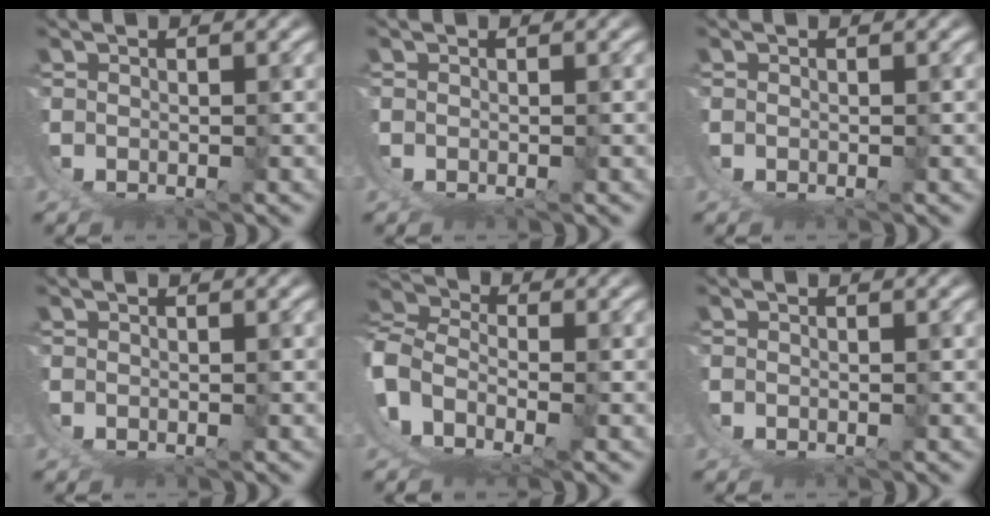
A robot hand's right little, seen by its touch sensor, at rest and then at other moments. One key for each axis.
{"total": 0.0}
{"total": 0.0}
{"total": 0.0}
{"total": 7.6, "fx": -1.6, "fy": 6.1, "fz": 4.3, "tx": -0.097, "ty": -0.019, "tz": -0.035}
{"total": 0.0}